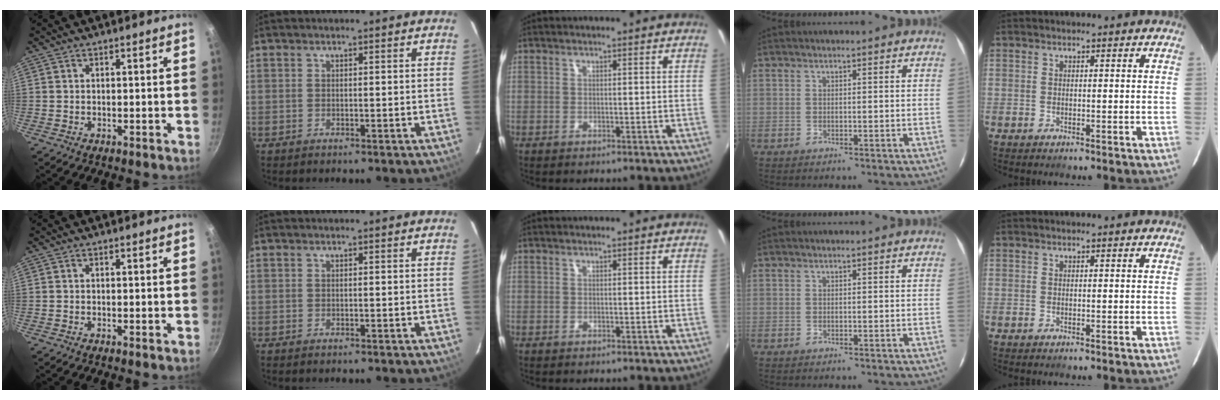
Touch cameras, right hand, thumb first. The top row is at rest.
{}